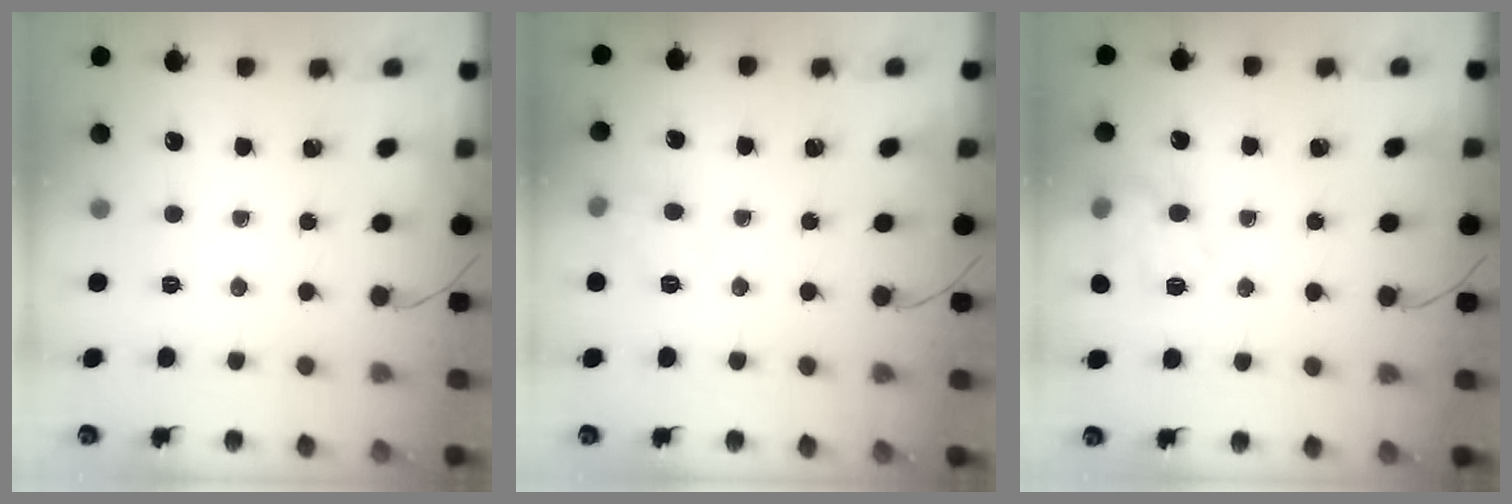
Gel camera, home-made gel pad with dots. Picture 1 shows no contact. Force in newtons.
{"total": 8.1, "press": 8.0, "slide": 1.1}
{"total": 12.4, "press": 12.4, "slide": 1.0}